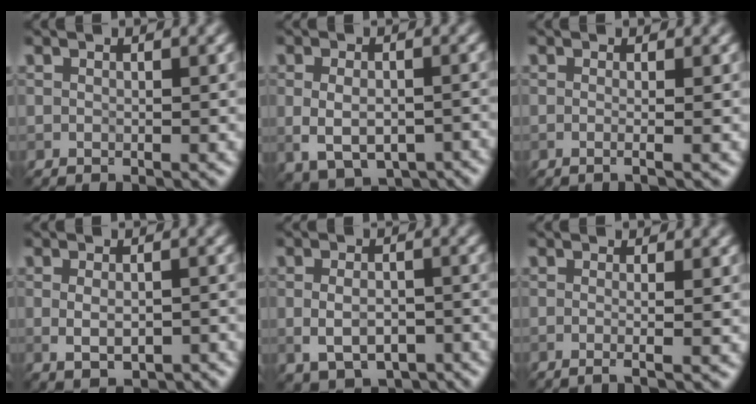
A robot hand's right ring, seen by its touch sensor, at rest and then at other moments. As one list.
[{"total": 6.1, "force": [-2.0, 3.8, 4.3], "torque": [-0.073, -0.015, -0.020]}, {"total": 2.5, "force": [0.4, 1.3, 2.1], "torque": [-0.007, -0.001, -0.023]}, {"total": 3.3, "force": [-1.0, 1.7, 2.7], "torque": [-0.048, -0.007, -0.009]}, {"total": 5.1, "force": [-1.9, 3.1, 3.6], "torque": [-0.059, -0.005, -0.028]}, {"total": 3.1, "force": [0.3, 1.6, 2.6], "torque": [-0.011, 0.003, -0.027]}]